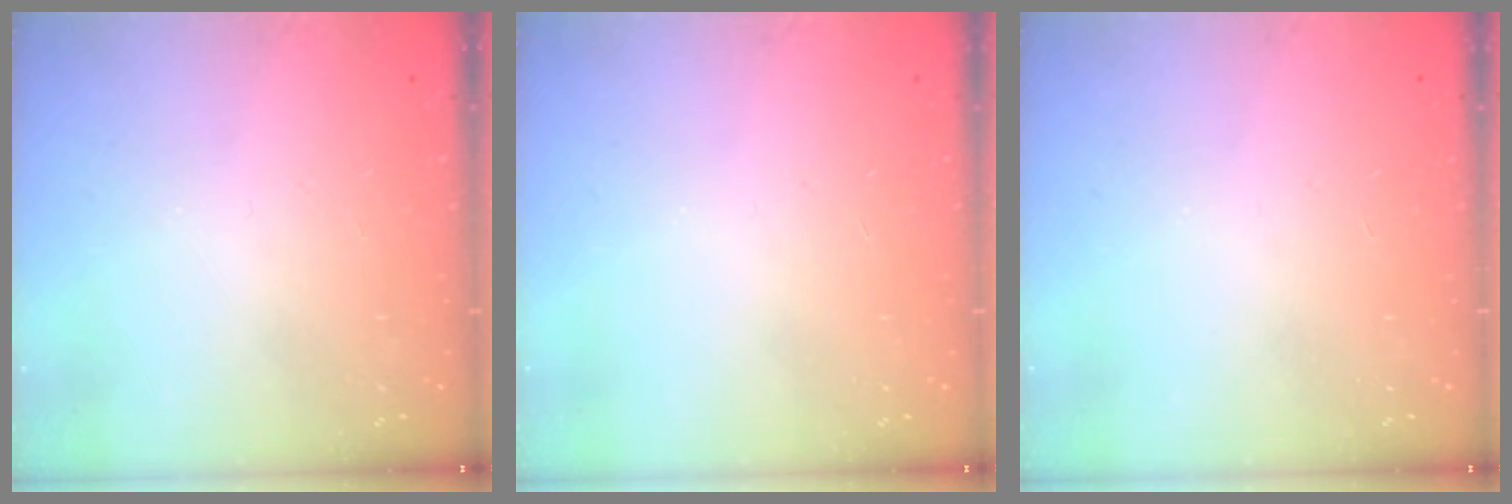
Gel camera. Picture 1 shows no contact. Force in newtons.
{"total": 0.0}
{"total": 0.0}